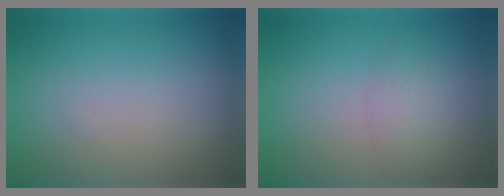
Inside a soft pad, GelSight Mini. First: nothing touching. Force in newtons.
{"total": 1.8, "press": 1.8, "slide": 0.2}